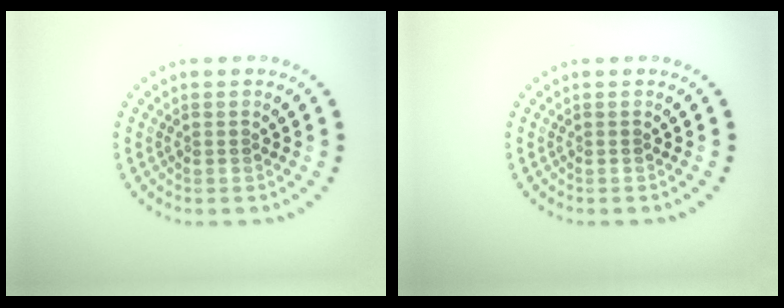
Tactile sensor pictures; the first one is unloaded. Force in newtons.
{"total": 0.0}